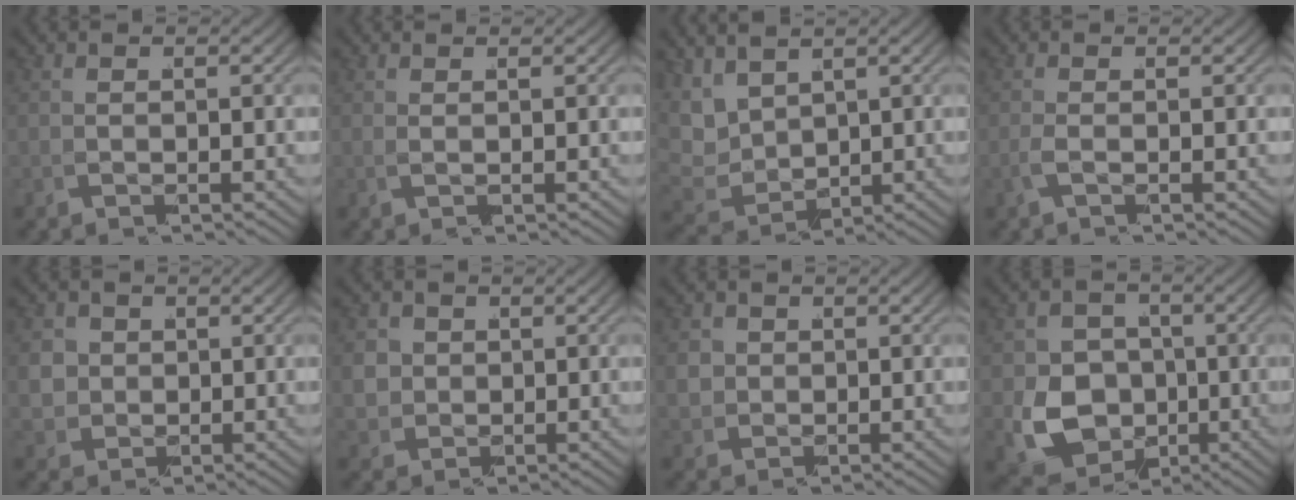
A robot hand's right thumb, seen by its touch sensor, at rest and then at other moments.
{"total": 0.6, "force": [0.4, -0.3, 0.3], "torque": [-0.013, -0.001, 0.012]}
{"total": 5.9, "force": [1.7, 4.2, 3.7], "torque": [-0.100, -0.025, 0.054]}
{"total": 0.9, "force": [-0.2, 0.1, 0.9], "torque": [-0.029, -0.004, -0.001]}
{"total": 4.7, "force": [0.8, 4.2, 2.1], "torque": [-0.060, -0.022, 0.030]}
{"total": 4.3, "force": [0.8, 3.8, 1.8], "torque": [-0.053, -0.019, 0.029]}
{"total": 3.3, "force": [0.8, 2.9, 1.4], "torque": [-0.041, -0.014, 0.027]}
{"total": 11.3, "force": [-2.3, 9.6, 5.5], "torque": [-0.127, -0.057, -0.020]}